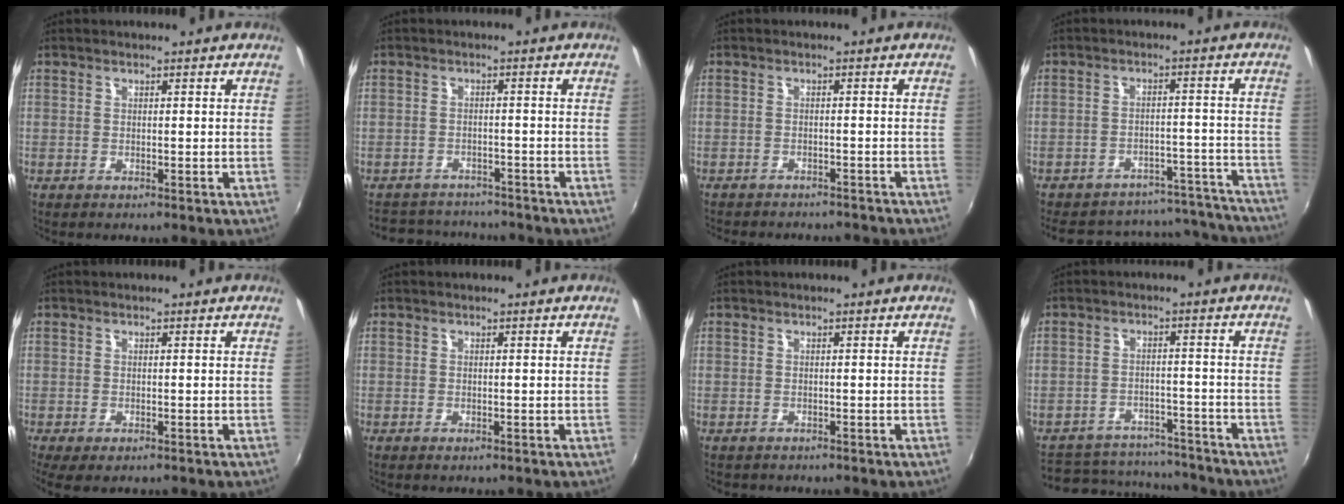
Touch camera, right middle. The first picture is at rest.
{"total": 8.7, "force": [-7.9, 3.1, 1.6], "torque": [-0.046, 0.017, -0.116]}
{"total": 7.9, "force": [-7.1, 2.1, 2.5], "torque": [-0.064, -0.015, -0.099]}
{"total": 22.7, "force": [-20.4, 7.9, 6.3], "torque": [-0.117, 0.051, -0.235]}
{"total": 3.3, "force": [-1.7, 1.3, 2.4], "torque": [-0.046, -0.017, -0.023]}
{"total": 0.0}
{"total": 0.6, "force": [-0.4, 0.5, 0.0], "torque": [-0.002, -0.002, -0.005]}
{"total": 13.7, "force": [-11.8, 5.9, 3.6], "torque": [-0.095, 0.026, -0.151]}